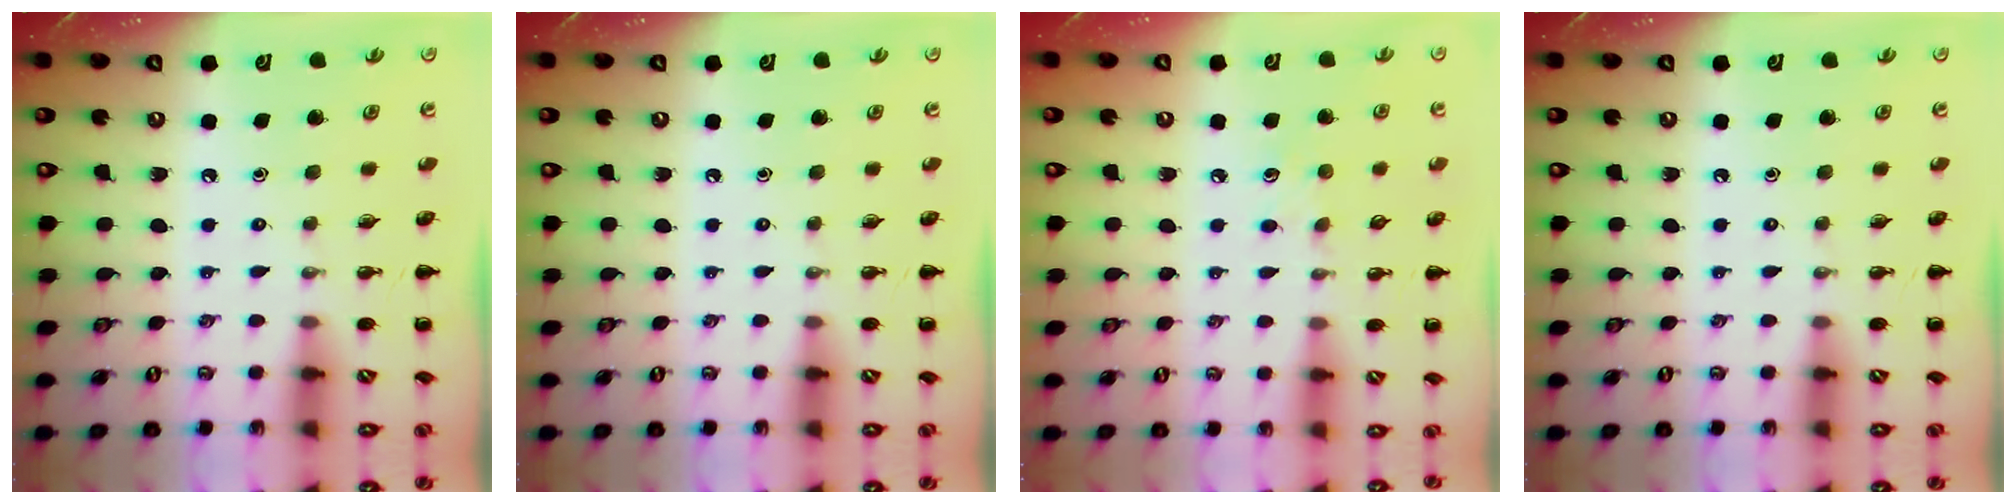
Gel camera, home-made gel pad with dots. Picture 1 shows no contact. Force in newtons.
{"total": 0.0}
{"total": 4.9, "press": 4.8, "slide": 1.3}
{"total": 0.0}